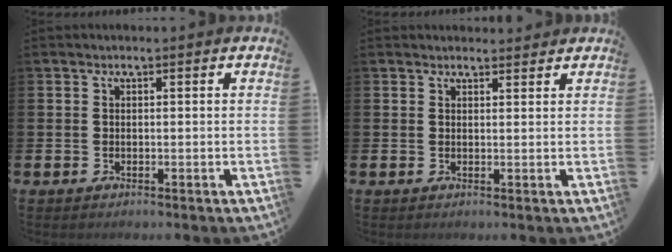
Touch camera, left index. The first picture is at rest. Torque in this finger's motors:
{"motor_torque": [0.27, -0.42, 0.05, 0.02]}